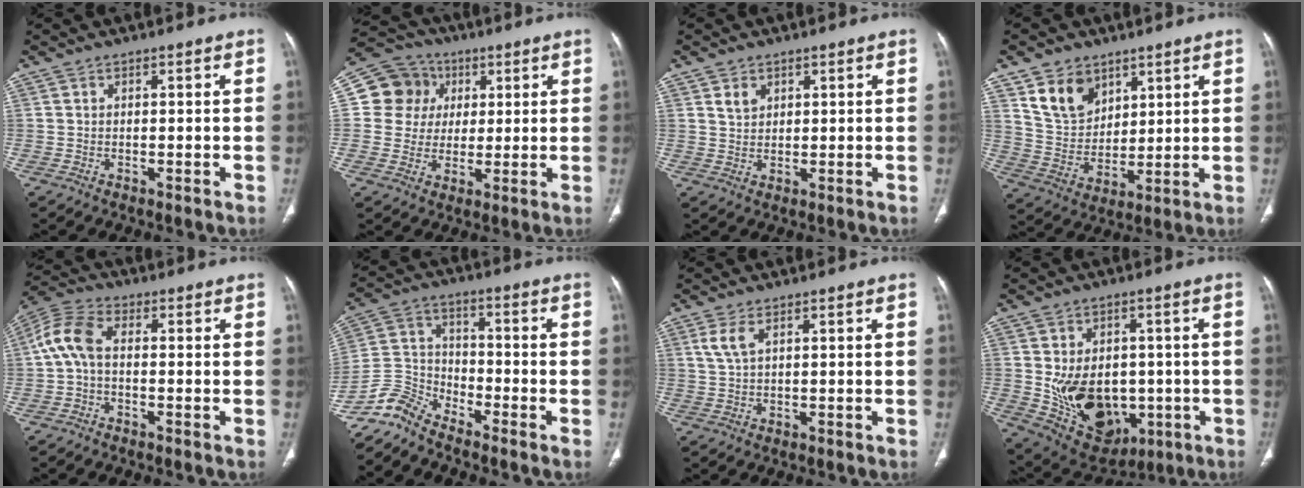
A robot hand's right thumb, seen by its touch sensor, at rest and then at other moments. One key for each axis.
{"total": 10.6, "fx": 2.6, "fy": 10.0, "fz": 2.6, "tx": -0.015, "ty": 0.007, "tz": 0.039}
{"total": 2.9, "fx": 1.5, "fy": 2.1, "fz": 1.2, "tx": -0.013, "ty": -0.011, "tz": 0.032}
{"total": 10.9, "fx": 6.3, "fy": 7.6, "fz": 4.6, "tx": -0.062, "ty": -0.034, "tz": 0.130}
{"total": 6.9, "fx": -0.4, "fy": 3.7, "fz": 5.8, "tx": -0.130, "ty": 0.021, "tz": -0.021}
{"total": 7.5, "fx": -7.1, "fy": 2.2, "fz": 1.0, "tx": -0.028, "ty": 0.057, "tz": -0.152}
{"total": 2.9, "fx": 1.2, "fy": 0.7, "fz": 2.5, "tx": -0.069, "ty": 0.006, "tz": 0.033}
{"total": 16.4, "fx": -2.0, "fy": 11.7, "fz": 11.3, "tx": -0.146, "ty": 0.004, "tz": 0.009}